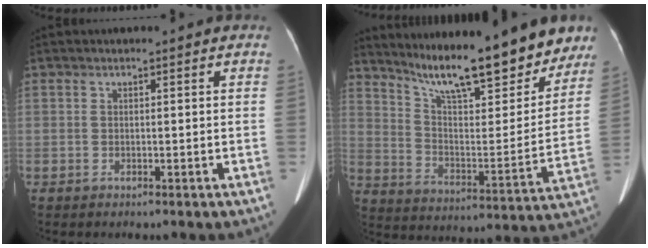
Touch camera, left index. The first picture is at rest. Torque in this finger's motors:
{"motor_torque": [0.97, -1.17, 0.85, 0.19]}